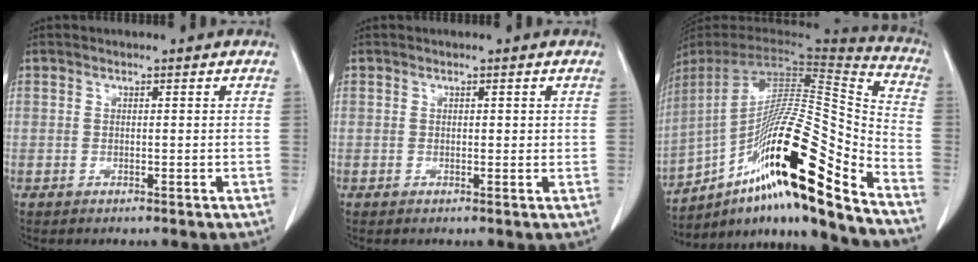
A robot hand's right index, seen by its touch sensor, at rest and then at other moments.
{"total": 0.9, "force": [0.3, 0.5, 0.7], "torque": [-0.004, 0.000, 0.003]}
{"total": 25.9, "force": [-15.0, 1.5, 21.1], "torque": [-0.329, 0.004, -0.261]}